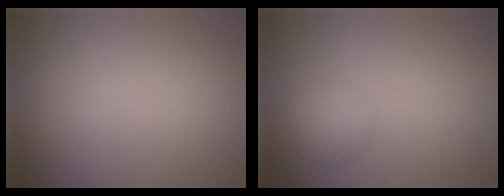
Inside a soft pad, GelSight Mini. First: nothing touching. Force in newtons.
{"total": 2.1, "press": 2.1, "slide": 0.1}